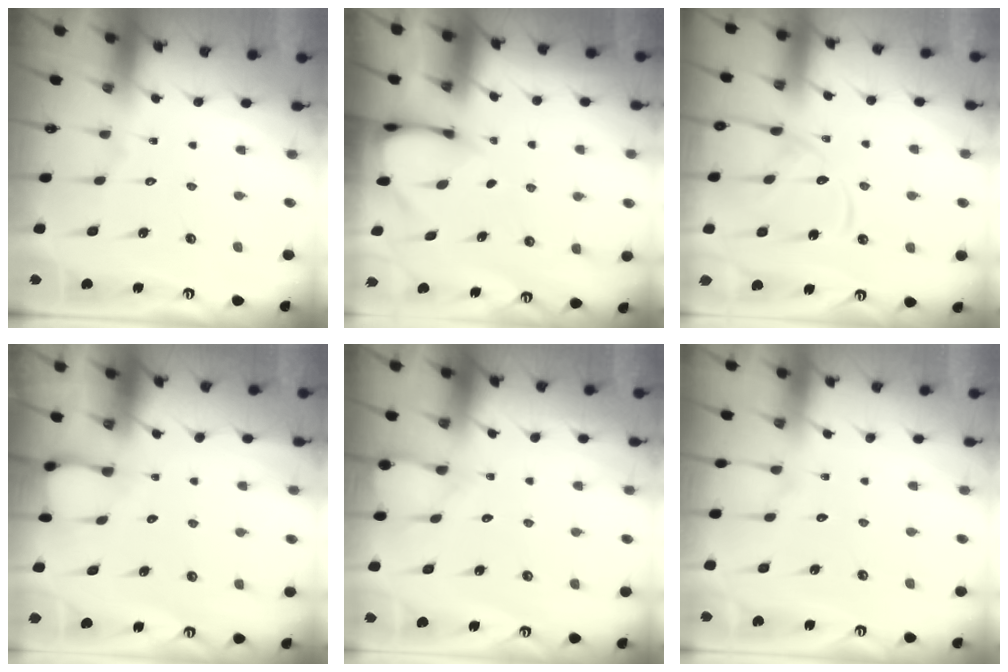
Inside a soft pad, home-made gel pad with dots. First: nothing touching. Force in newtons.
{"total": 3.5, "press": 3.4, "slide": 0.2}
{"total": 13.3, "press": 13.2, "slide": 1.1}
{"total": 2.9, "press": 2.9, "slide": 0.4}
{"total": 5.3, "press": 5.2, "slide": 0.6}
{"total": 2.5, "press": 2.5, "slide": 0.4}